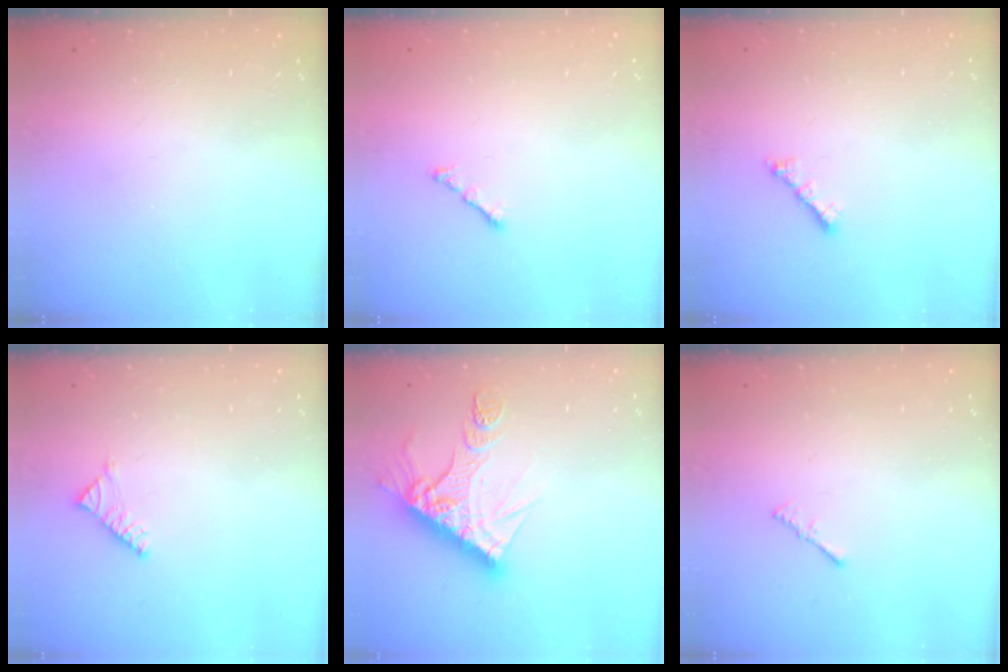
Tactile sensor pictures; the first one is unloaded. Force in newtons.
{"total": 1.7, "press": 1.6, "slide": 0.6}
{"total": 2.0, "press": 1.9, "slide": 0.5}
{"total": 3.6, "press": 3.5, "slide": 0.6}
{"total": 13.5, "press": 13.4, "slide": 1.2}
{"total": 0.7, "press": 0.6, "slide": 0.3}